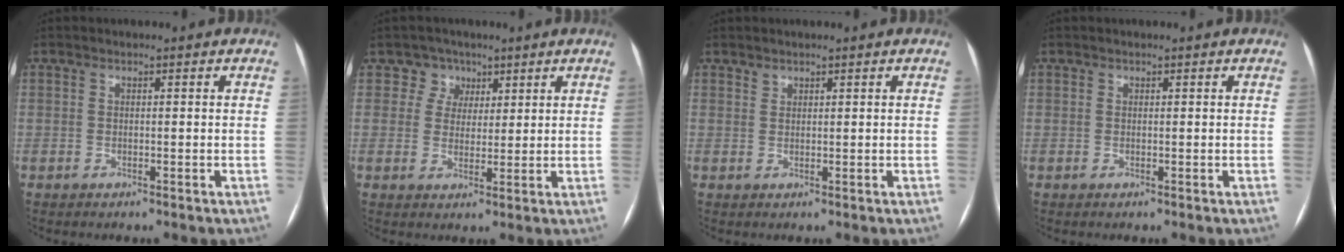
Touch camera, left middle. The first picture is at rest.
{"total": 4.1, "force": [2.2, 3.5, -0.4], "torque": [0.013, 0.006, 0.033]}
{"total": 0.8, "force": [0.7, 0.3, 0.0], "torque": [0.002, -0.002, 0.013]}
{"total": 0.0}